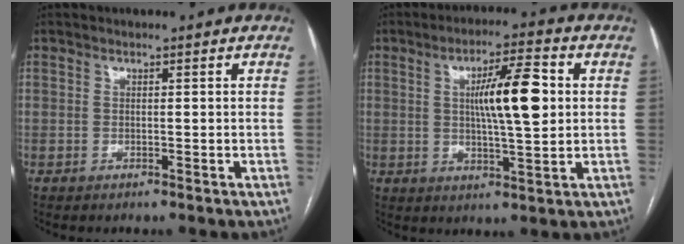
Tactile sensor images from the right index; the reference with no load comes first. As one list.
[{"total": 10.4, "force": [1.8, 1.6, 10.1], "torque": [-0.168, 0.010, 0.031]}]